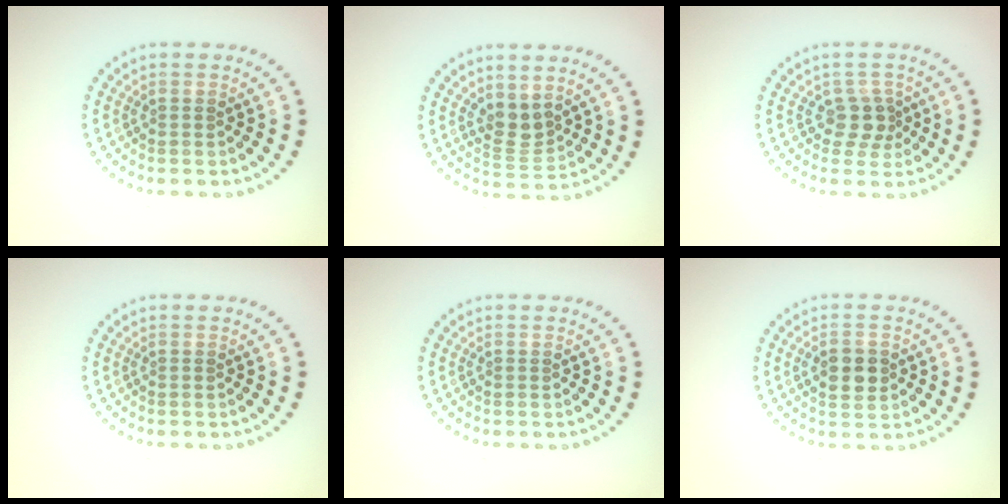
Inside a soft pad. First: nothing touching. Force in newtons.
{"total": 2.3, "press": 1.9, "slide": 1.3}
{"total": 2.2, "press": 1.8, "slide": 1.3}
{"total": 0.0}
{"total": 0.0}
{"total": 3.4, "press": 3.4, "slide": 0.0}